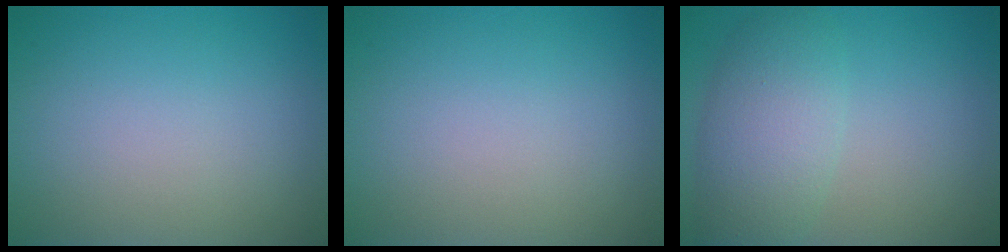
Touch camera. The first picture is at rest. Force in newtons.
{"total": 0.0}
{"total": 5.1, "press": 5.1, "slide": 0.2}